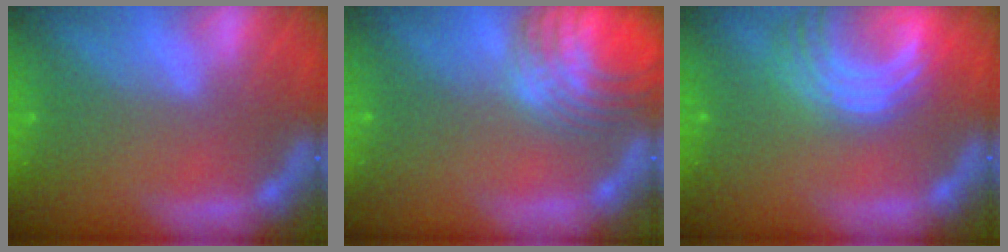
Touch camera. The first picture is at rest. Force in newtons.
{"total": 10.1}
{"total": 9.0}